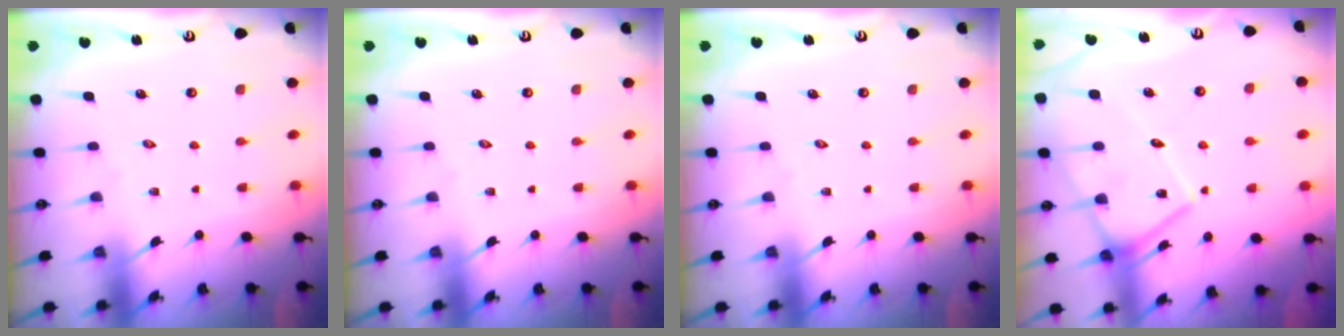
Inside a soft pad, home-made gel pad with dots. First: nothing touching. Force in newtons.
{"total": 0.0}
{"total": 0.0}
{"total": 14.5, "press": 14.4, "slide": 1.3}